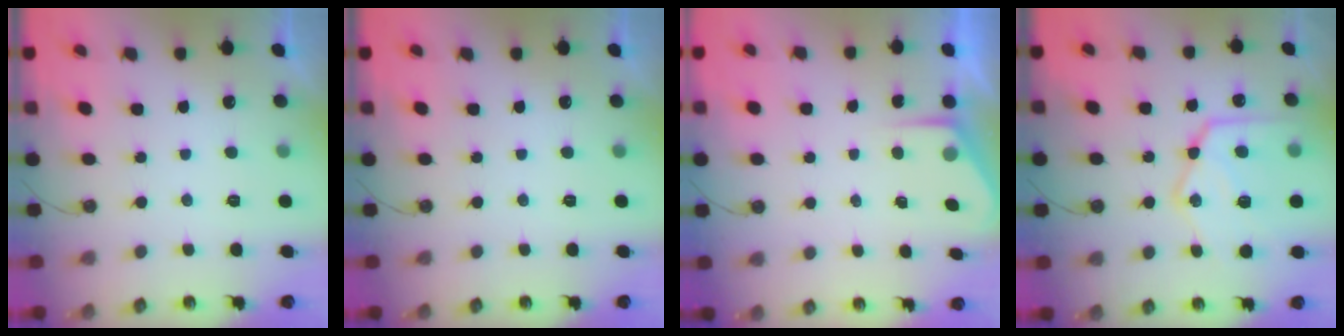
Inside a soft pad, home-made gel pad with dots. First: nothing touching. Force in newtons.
{"total": 0.0}
{"total": 2.7, "press": 2.7, "slide": 0.4}
{"total": 20.2, "press": 20.1, "slide": 1.9}